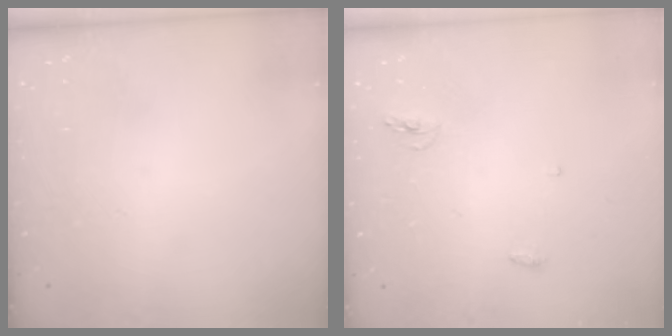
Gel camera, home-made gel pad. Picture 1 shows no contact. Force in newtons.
{"total": 4.5, "press": 4.2, "slide": 1.5}